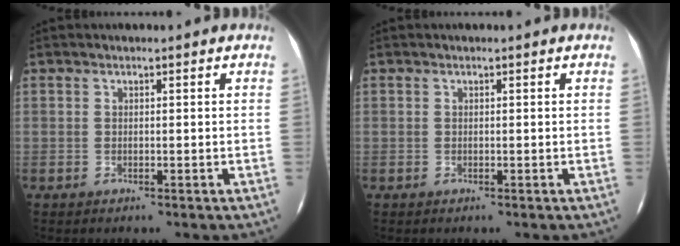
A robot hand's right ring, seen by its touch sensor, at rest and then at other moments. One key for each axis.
{"total": 0.0}